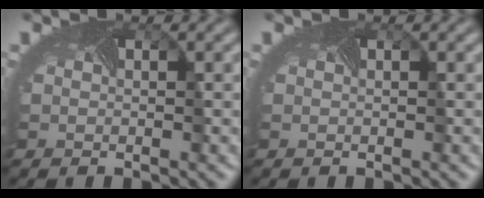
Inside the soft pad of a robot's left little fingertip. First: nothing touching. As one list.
[{"total": 0.0}]